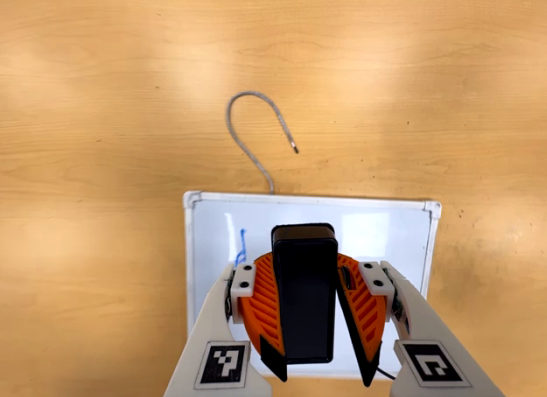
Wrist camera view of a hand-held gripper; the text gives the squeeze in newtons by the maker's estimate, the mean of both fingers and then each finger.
{"total": 9.5, "left": 9.4, "right": 9.5}